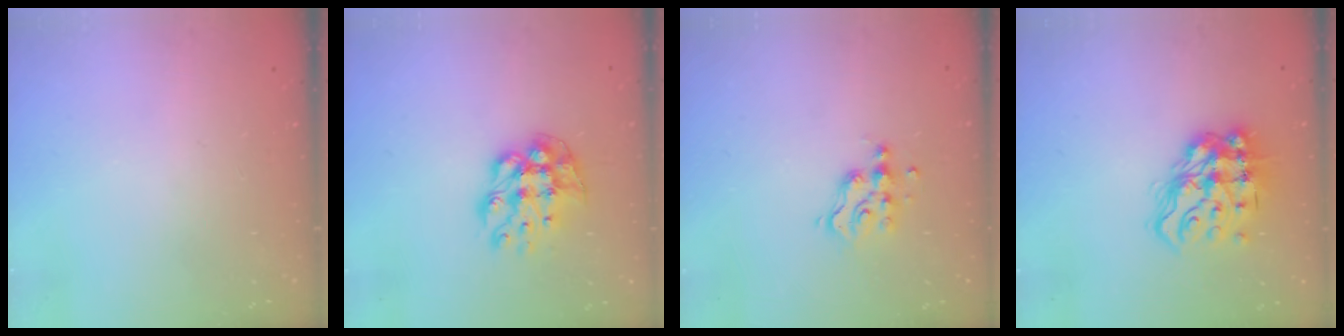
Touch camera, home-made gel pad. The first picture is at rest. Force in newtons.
{"total": 10.8, "press": 10.8, "slide": 0.9}
{"total": 7.3, "press": 7.2, "slide": 0.5}
{"total": 14.7, "press": 14.6, "slide": 1.6}